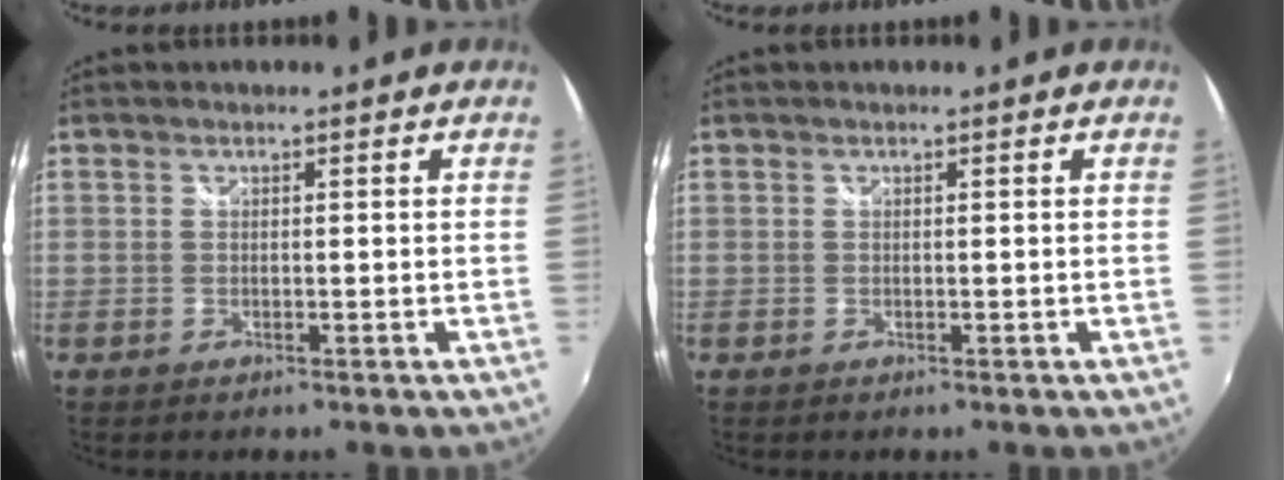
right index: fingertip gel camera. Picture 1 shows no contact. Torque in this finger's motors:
{"motor_torque": [0.00, 0.01, 0.00, 0.00]}